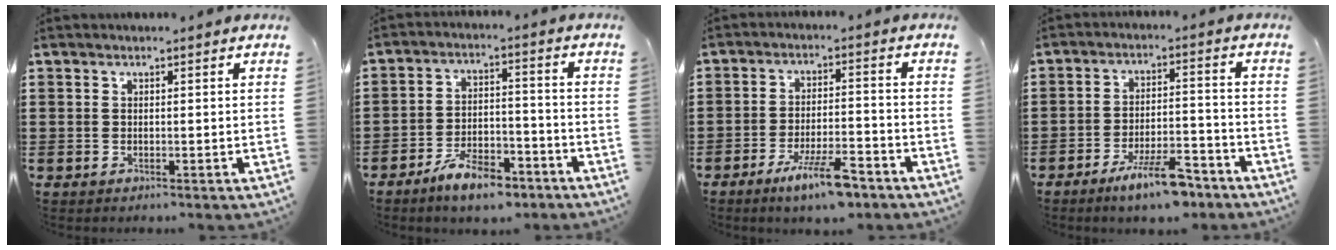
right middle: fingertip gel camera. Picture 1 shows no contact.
{"total": 7.8, "force": [-6.1, 2.5, 4.2], "torque": [-0.081, 0.007, -0.113]}
{"total": 7.7, "force": [-5.3, 1.5, 5.4], "torque": [-0.102, 0.000, -0.095]}
{"total": 8.3, "force": [-6.1, 1.7, 5.4], "torque": [-0.093, 0.006, -0.108]}